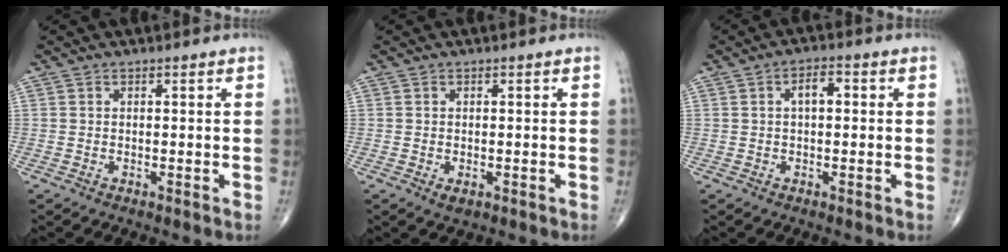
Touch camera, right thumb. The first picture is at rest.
{"total": 1.5, "force": [-0.4, 1.0, 1.1], "torque": [-0.017, -0.003, -0.002]}
{"total": 3.5, "force": [0.5, 1.8, 3.0], "torque": [-0.045, 0.009, 0.003]}